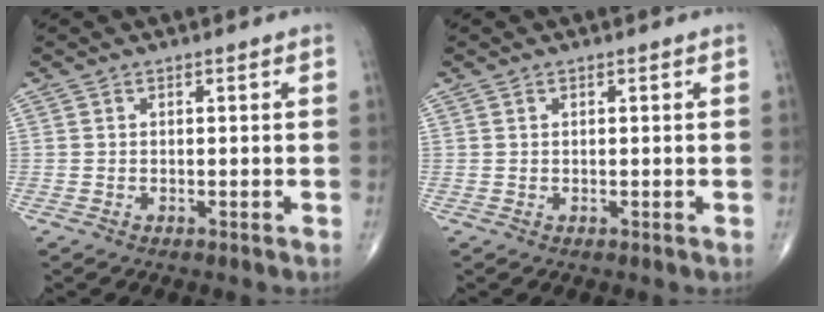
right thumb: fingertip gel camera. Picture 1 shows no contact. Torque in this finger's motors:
{"motor_torque": [-0.37, 0.25, -0.39, -0.23, -0.05]}